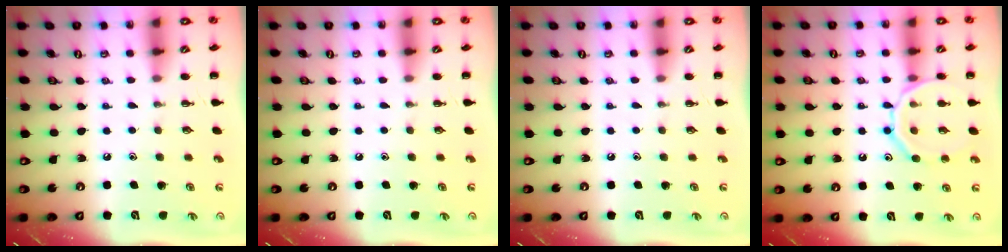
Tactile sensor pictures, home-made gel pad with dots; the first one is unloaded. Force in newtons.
{"total": 0.0}
{"total": 0.0}
{"total": 14.0, "press": 14.0, "slide": 1.2}